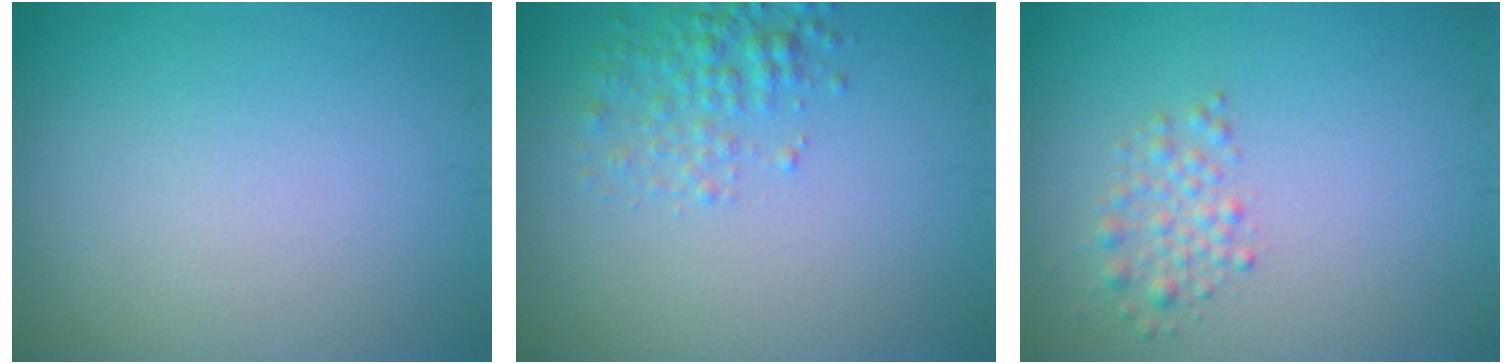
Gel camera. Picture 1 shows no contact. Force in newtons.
{"total": 2.3, "press": 2.3, "slide": 0.1}
{"total": 1.7, "press": 1.7, "slide": 0.1}